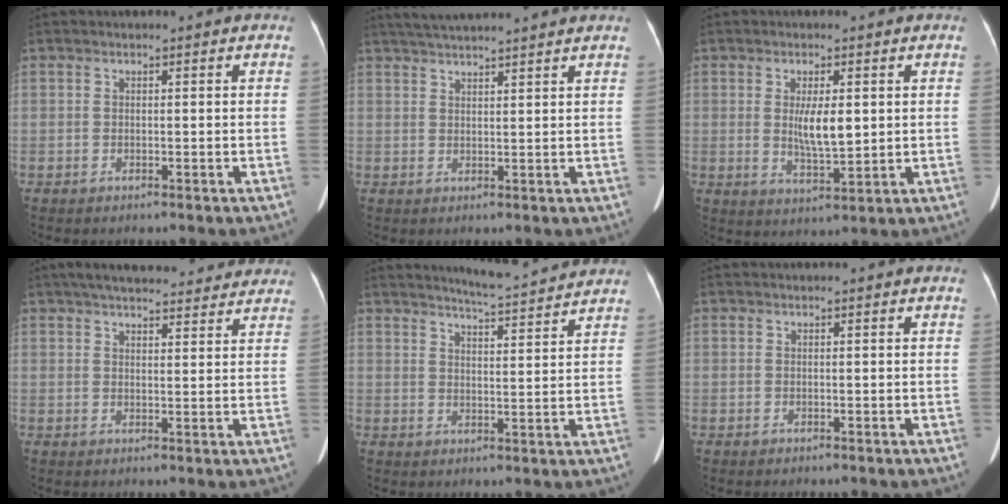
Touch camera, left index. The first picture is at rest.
{"total": 9.4, "force": [8.5, -0.6, 3.9], "torque": [-0.069, 0.031, 0.121]}
{"total": 5.7, "force": [0.8, 1.5, 5.4], "torque": [-0.098, -0.007, 0.020]}
{"total": 17.7, "force": [15.7, 4.2, 7.0], "torque": [-0.095, 0.037, 0.203]}
{"total": 8.8, "force": [8.5, -0.2, 2.5], "torque": [-0.052, 0.006, 0.114]}
{"total": 0.0}